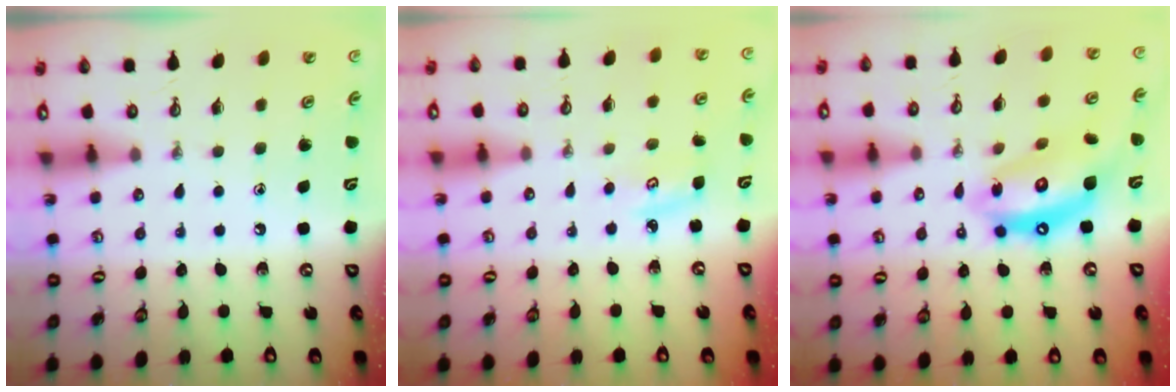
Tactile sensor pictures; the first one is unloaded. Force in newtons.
{"total": 3.9, "press": 3.8, "slide": 0.4}
{"total": 14.1, "press": 14.0, "slide": 1.6}